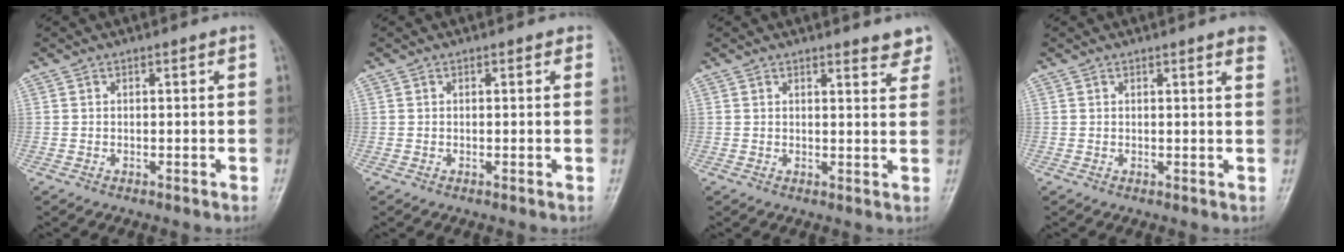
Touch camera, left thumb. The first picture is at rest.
{"total": 0.5, "force": [0.3, 0.3, 0.3], "torque": [0.001, -0.001, -0.003]}
{"total": 4.0, "force": [3.5, 1.0, 1.6], "torque": [-0.003, -0.023, 0.033]}
{"total": 3.2, "force": [2.2, 0.3, 2.2], "torque": [-0.021, -0.004, 0.020]}